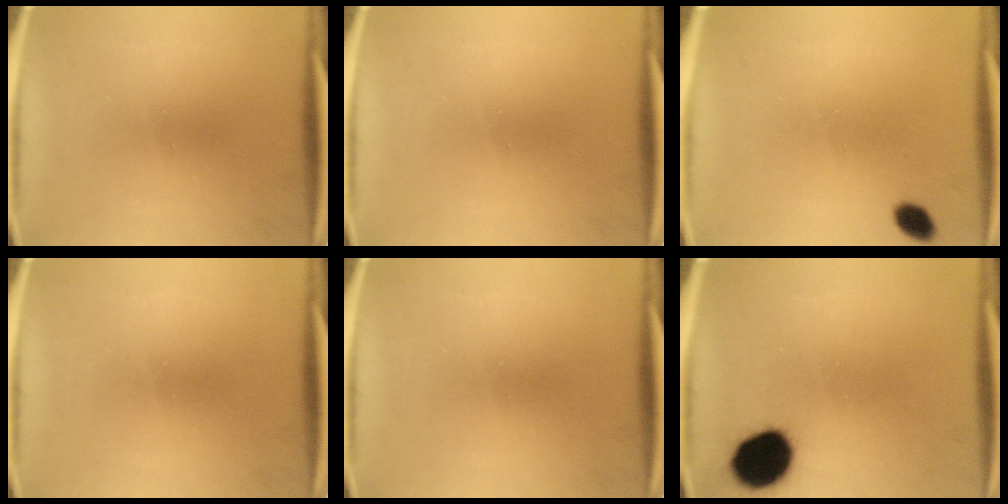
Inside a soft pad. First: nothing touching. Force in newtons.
{"total": 0.0}
{"total": 2.7}
{"total": 0.0}
{"total": 0.0}
{"total": 13.6}